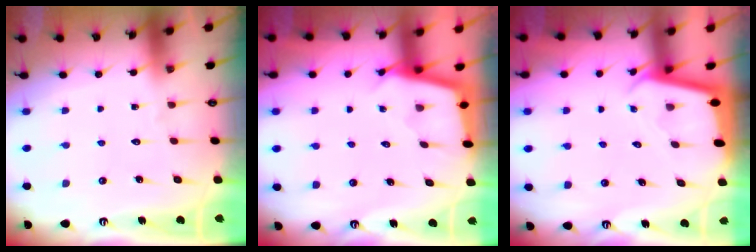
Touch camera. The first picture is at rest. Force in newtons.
{"total": 2.4, "press": 2.4, "slide": 0.2}
{"total": 1.8, "press": 1.8, "slide": 0.1}